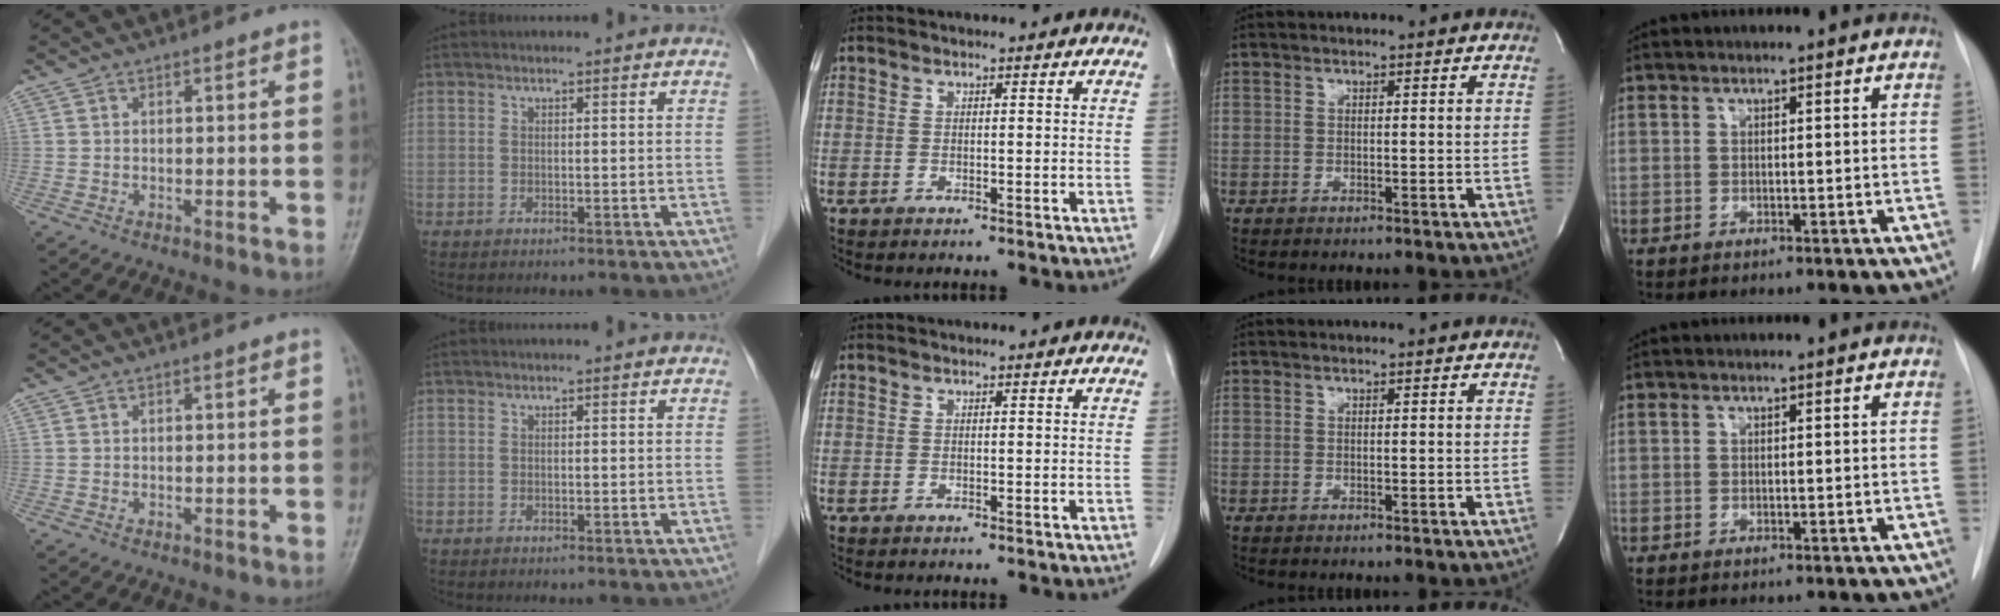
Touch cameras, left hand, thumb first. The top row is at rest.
{}